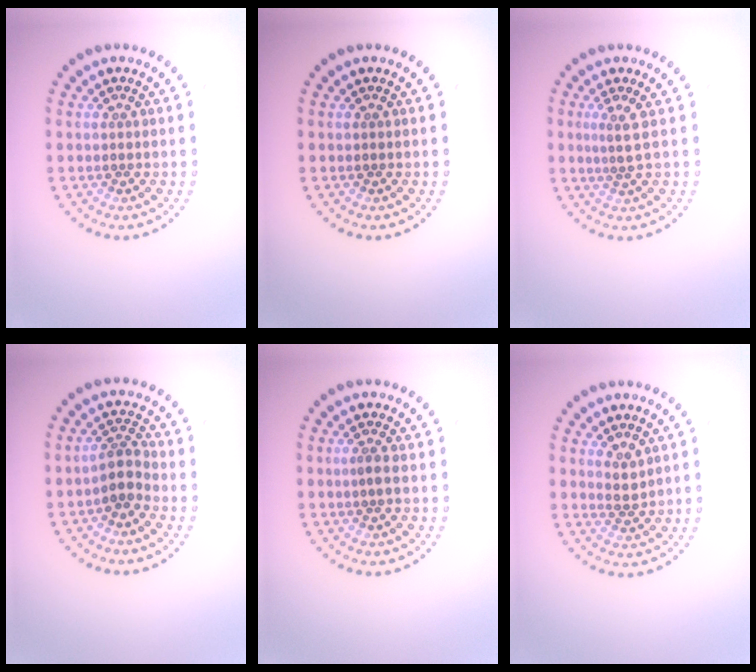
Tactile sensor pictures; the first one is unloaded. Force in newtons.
{"total": 0.0}
{"total": 1.6, "press": 1.1, "slide": 1.2}
{"total": 2.3, "press": 1.8, "slide": 1.3}
{"total": 1.1, "press": 0.8, "slide": 0.6}
{"total": 1.7, "press": 1.4, "slide": 0.9}